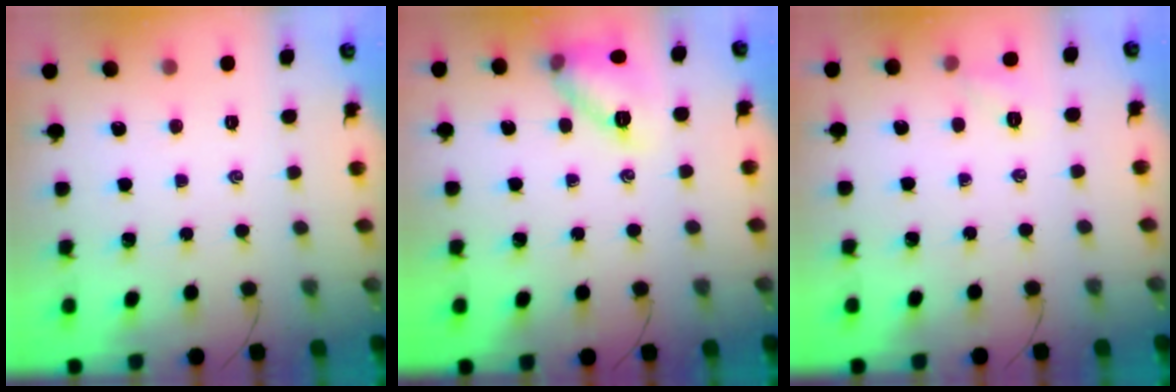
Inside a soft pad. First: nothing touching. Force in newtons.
{"total": 11.2, "press": 11.1, "slide": 1.3}
{"total": 5.1, "press": 4.9, "slide": 1.4}